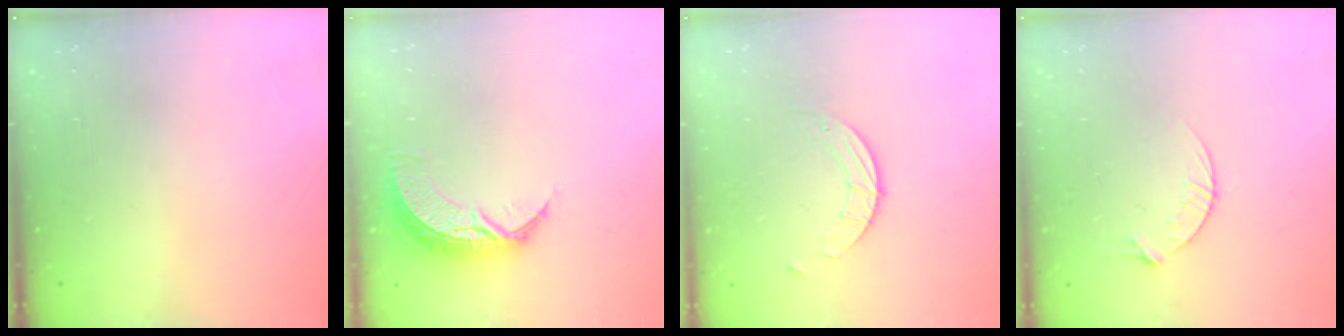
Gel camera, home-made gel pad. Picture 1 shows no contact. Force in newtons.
{"total": 8.7, "press": 8.7, "slide": 0.3}
{"total": 2.7, "press": 2.7, "slide": 0.3}
{"total": 4.5, "press": 4.5, "slide": 0.5}